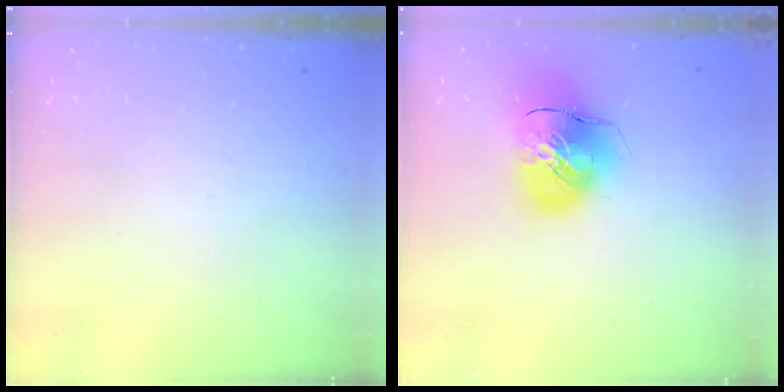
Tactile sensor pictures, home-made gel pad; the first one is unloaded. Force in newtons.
{"total": 13.9, "press": 13.7, "slide": 2.4}